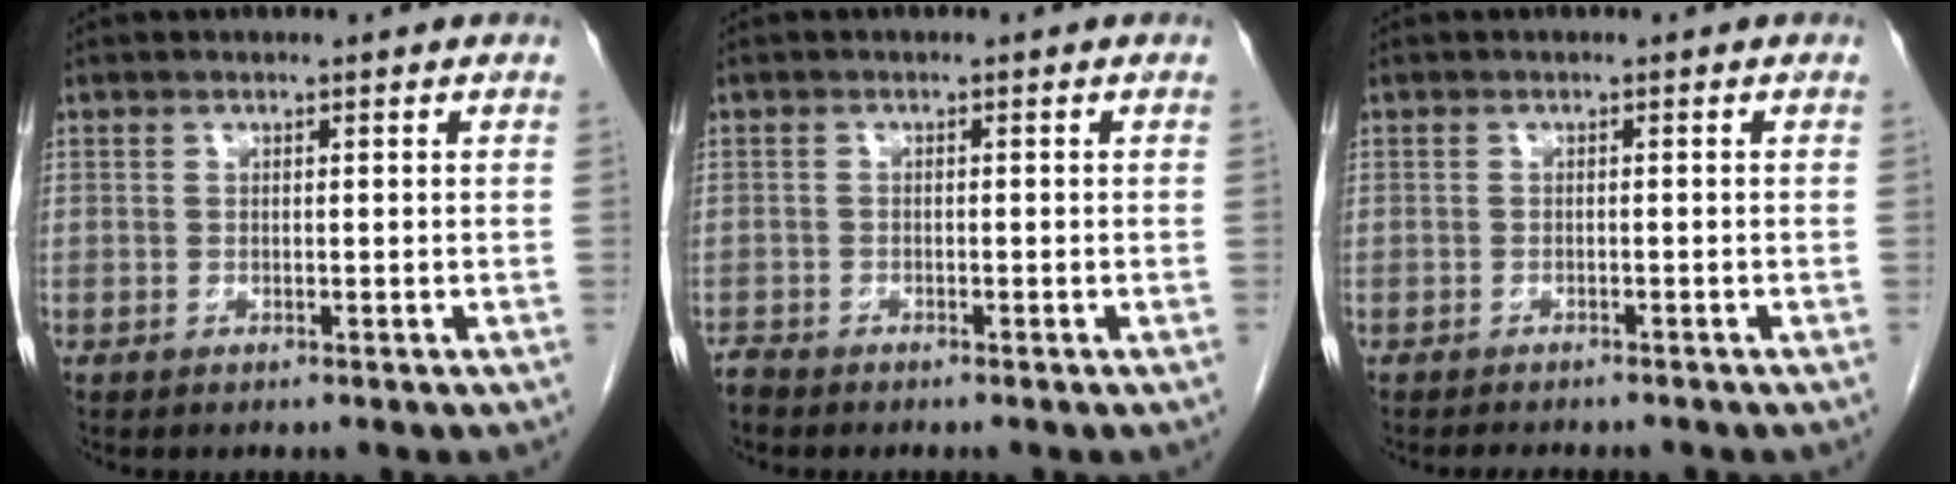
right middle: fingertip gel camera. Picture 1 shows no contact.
{"total": 1.2, "force": [-1.2, 0.2, 0.1], "torque": [-0.006, -0.004, -0.023]}
{"total": 4.0, "force": [-3.5, 1.0, 1.5], "torque": [-0.023, -0.006, -0.043]}